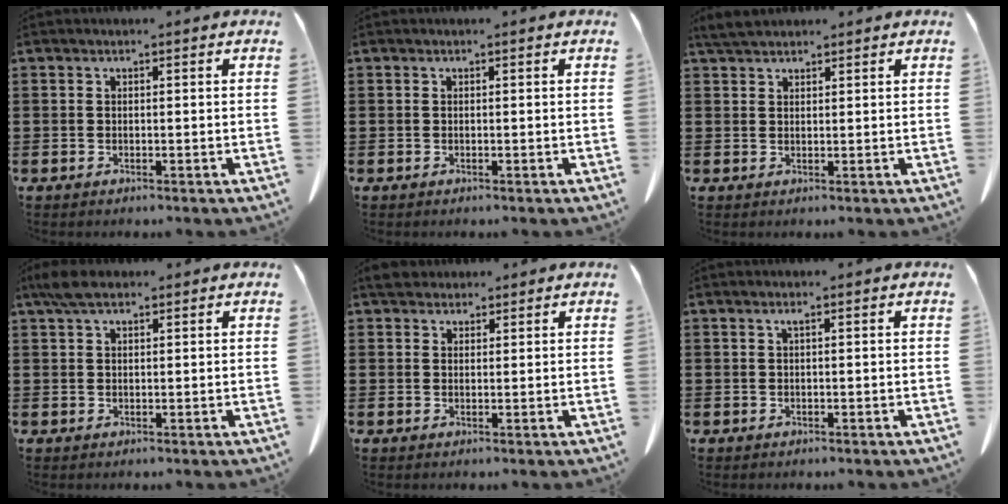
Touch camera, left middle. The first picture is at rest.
{"total": 0.0}
{"total": 3.0, "force": [2.7, 0.7, 1.3], "torque": [-0.032, -0.001, 0.053]}
{"total": 3.6, "force": [2.3, 1.3, 2.4], "torque": [-0.054, 0.005, 0.044]}
{"total": 3.0, "force": [2.5, 1.4, 0.9], "torque": [-0.018, 0.002, 0.048]}
{"total": 0.7, "force": [0.2, 0.0, 0.7], "torque": [-0.014, -0.002, 0.006]}